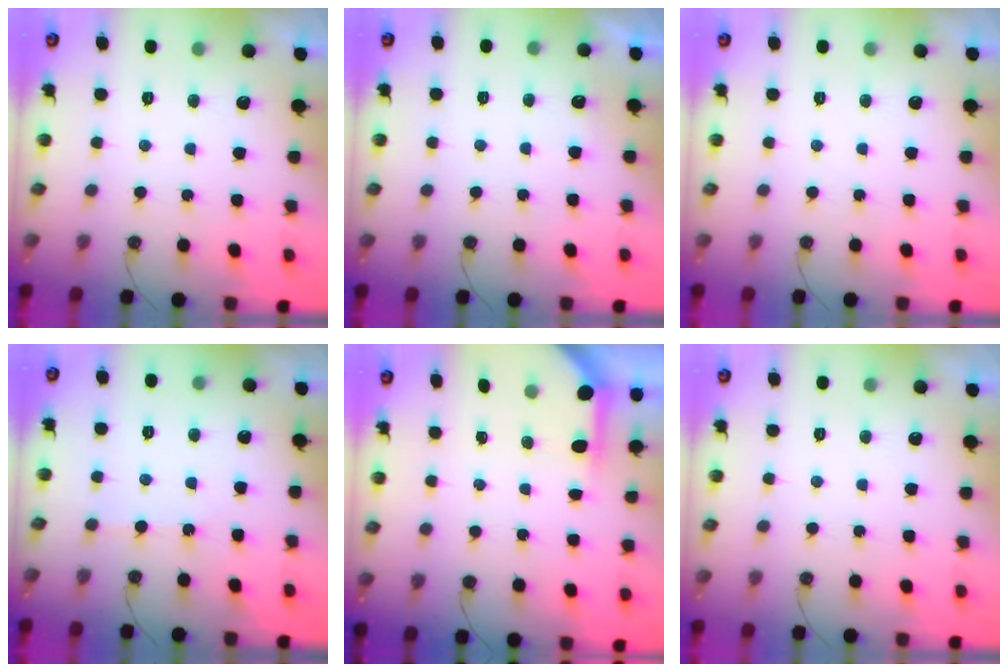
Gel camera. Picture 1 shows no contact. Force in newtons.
{"total": 2.8, "press": 2.8, "slide": 0.5}
{"total": 0.0}
{"total": 1.0, "press": 1.0, "slide": 0.2}
{"total": 4.0, "press": 4.0, "slide": 0.3}
{"total": 0.0}